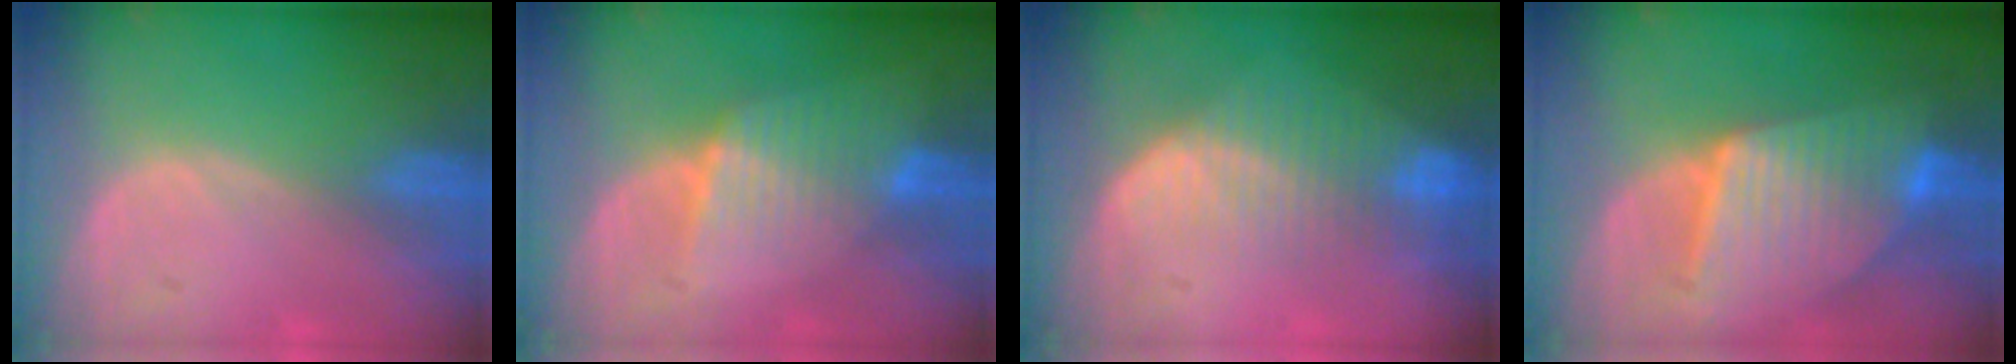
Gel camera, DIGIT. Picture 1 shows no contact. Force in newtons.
{"total": 6.6, "press": 5.8, "slide": 3.2}
{"total": 8.5, "press": 7.2, "slide": 4.6}
{"total": 10.0, "press": 10.0, "slide": 0.7}